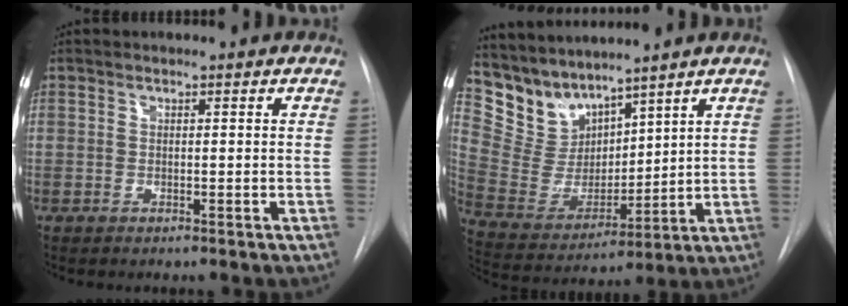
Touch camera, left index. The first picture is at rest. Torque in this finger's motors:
{"motor_torque": [0.07, -0.08, 0.02, -0.02]}